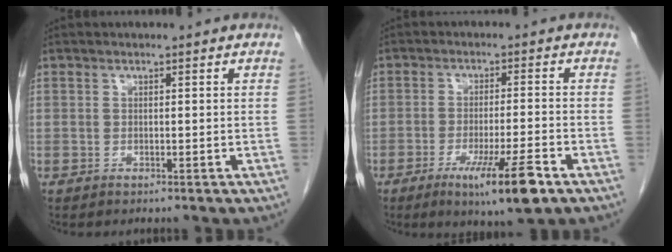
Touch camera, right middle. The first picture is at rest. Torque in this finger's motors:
{"motor_torque": [1.60, -0.54, 0.62, 0.17]}